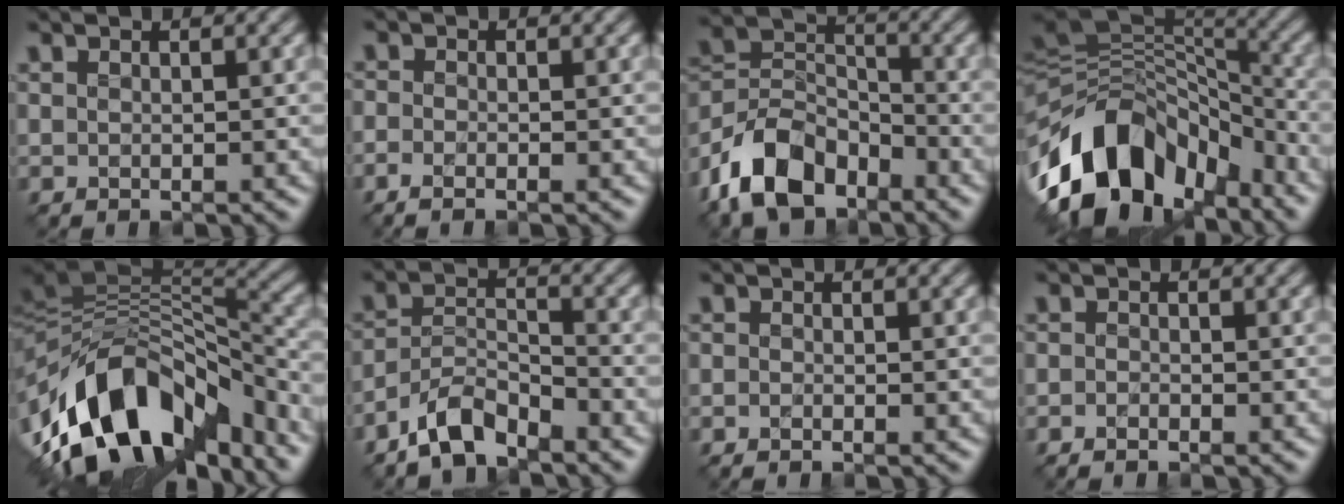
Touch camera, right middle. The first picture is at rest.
{"total": 1.5, "force": [-1.5, -0.3, 0.1], "torque": [-0.006, -0.005, -0.013]}
{"total": 8.2, "force": [-6.5, 4.0, 3.0], "torque": [-0.075, 0.007, -0.123]}
{"total": 13.4, "force": [-8.0, 8.2, 6.9], "torque": [-0.161, 0.017, -0.131]}
{"total": 13.9, "force": [-7.7, 6.7, 9.5], "torque": [-0.195, 0.020, -0.119]}
{"total": 4.6, "force": [-4.5, 0.6, 1.0], "torque": [-0.029, 0.010, -0.074]}
{"total": 1.4, "force": [-1.2, -0.6, -0.5], "torque": [0.001, 0.000, -0.007]}
{"total": 1.7, "force": [-1.4, -0.7, -0.7], "torque": [0.000, 0.004, -0.009]}